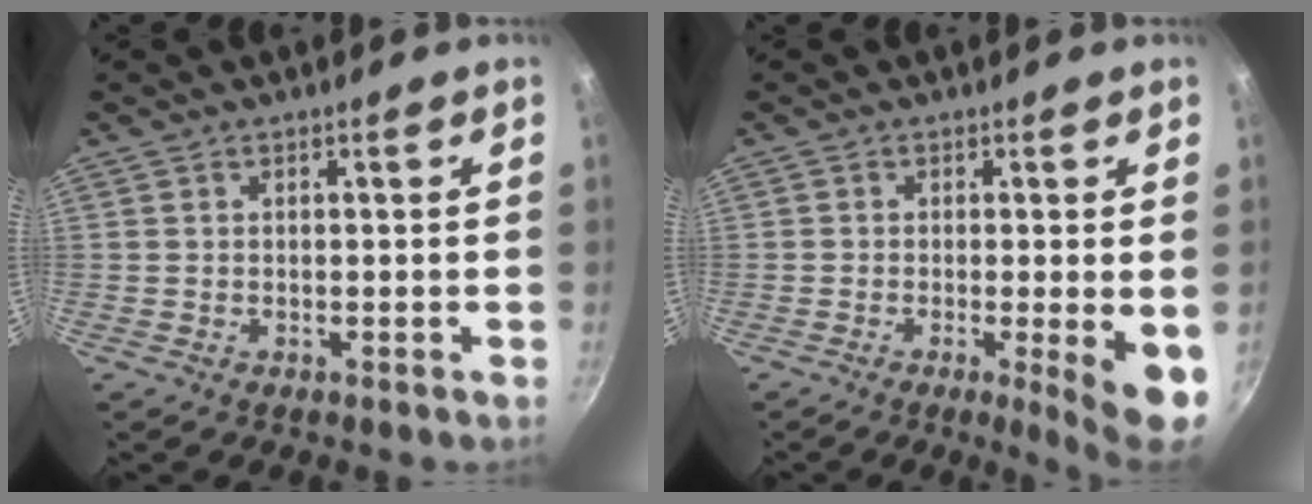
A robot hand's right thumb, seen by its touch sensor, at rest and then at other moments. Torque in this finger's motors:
{"motor_torque": [-0.21, 1.10, 0.04, -0.01, 0.22]}